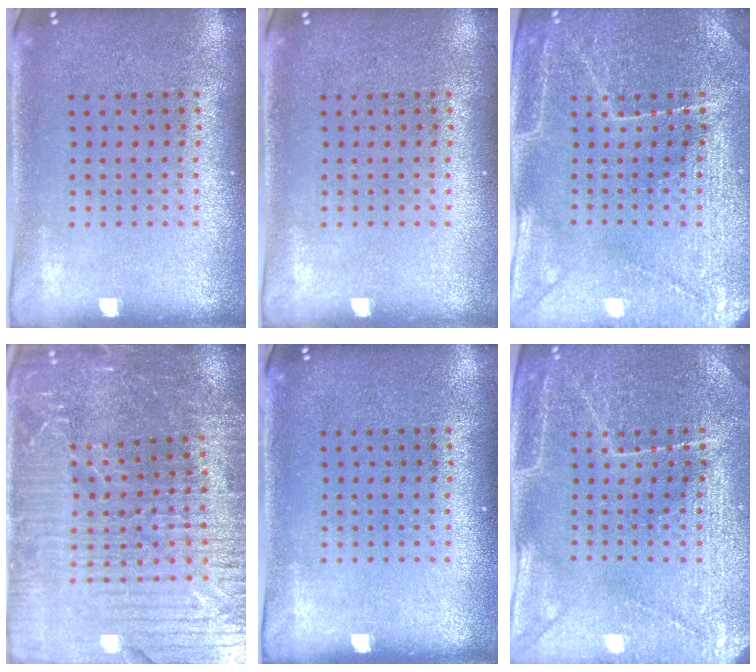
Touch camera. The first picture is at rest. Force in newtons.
{"total": 0.0}
{"total": 3.6, "press": 3.5, "slide": 0.7}
{"total": 5.0, "press": 4.7, "slide": 1.7}
{"total": 0.0}
{"total": 3.6, "press": 3.5, "slide": 0.7}